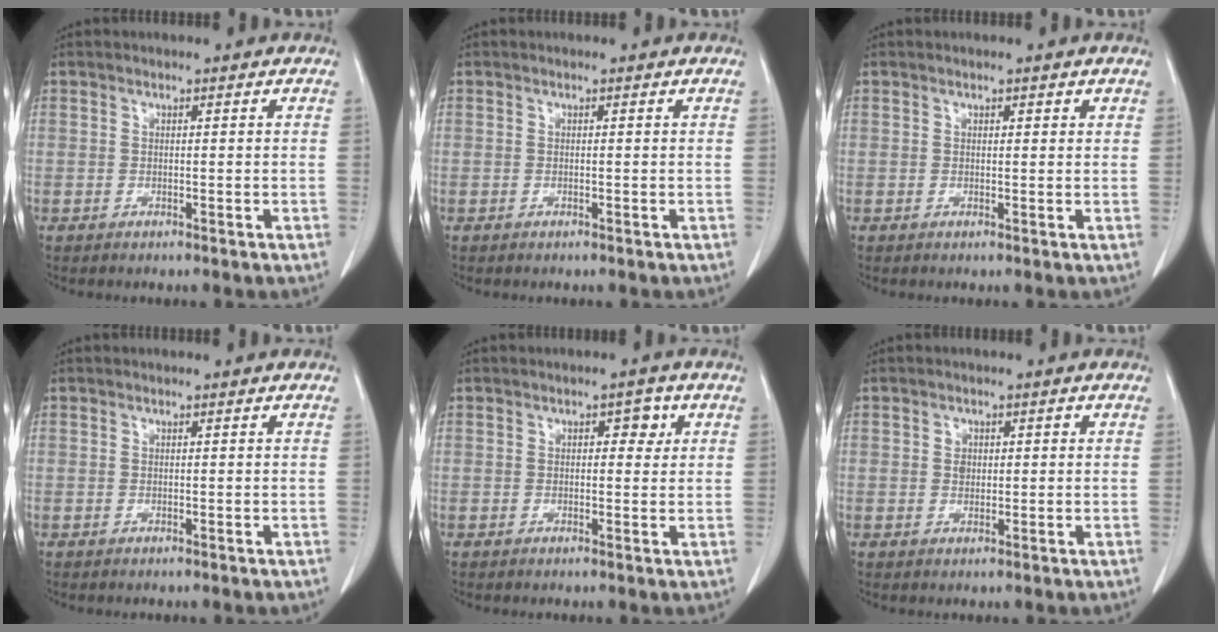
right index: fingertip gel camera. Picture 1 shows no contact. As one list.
[{"total": 0.0}, {"total": 0.8, "force": [0.6, 0.5, 0.4], "torque": [0.000, -0.003, 0.004]}, {"total": 0.0}, {"total": 2.5, "force": [0.8, 1.4, 1.9], "torque": [-0.020, 0.010, 0.008]}, {"total": 1.6, "force": [0.2, 1.4, 0.8], "torque": [-0.013, 0.001, 0.003]}]